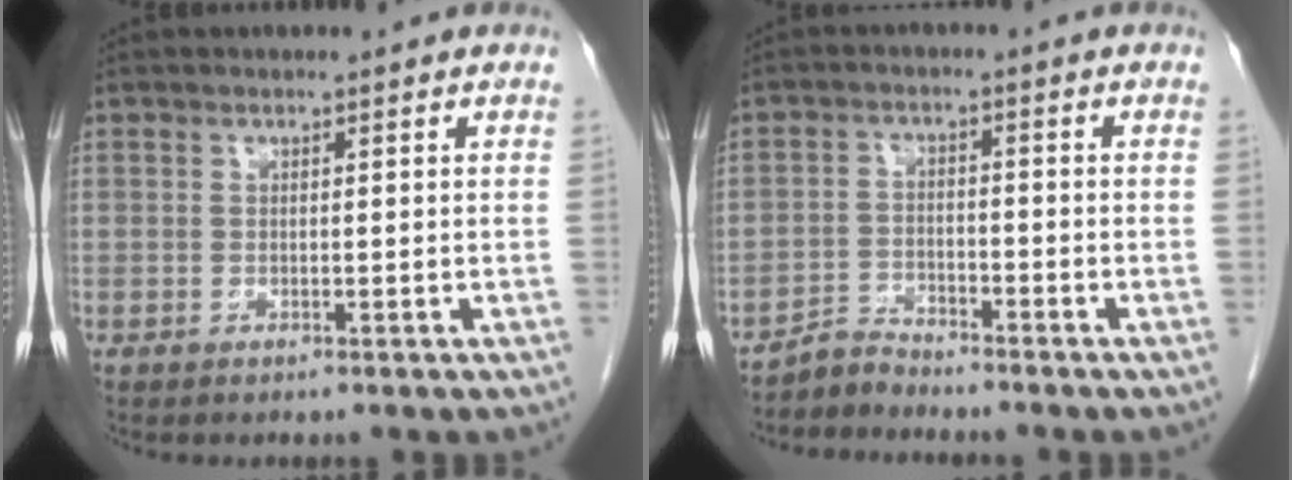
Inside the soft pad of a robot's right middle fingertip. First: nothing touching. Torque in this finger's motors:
{"motor_torque": [0.03, 0.18, -0.02, 0.00]}